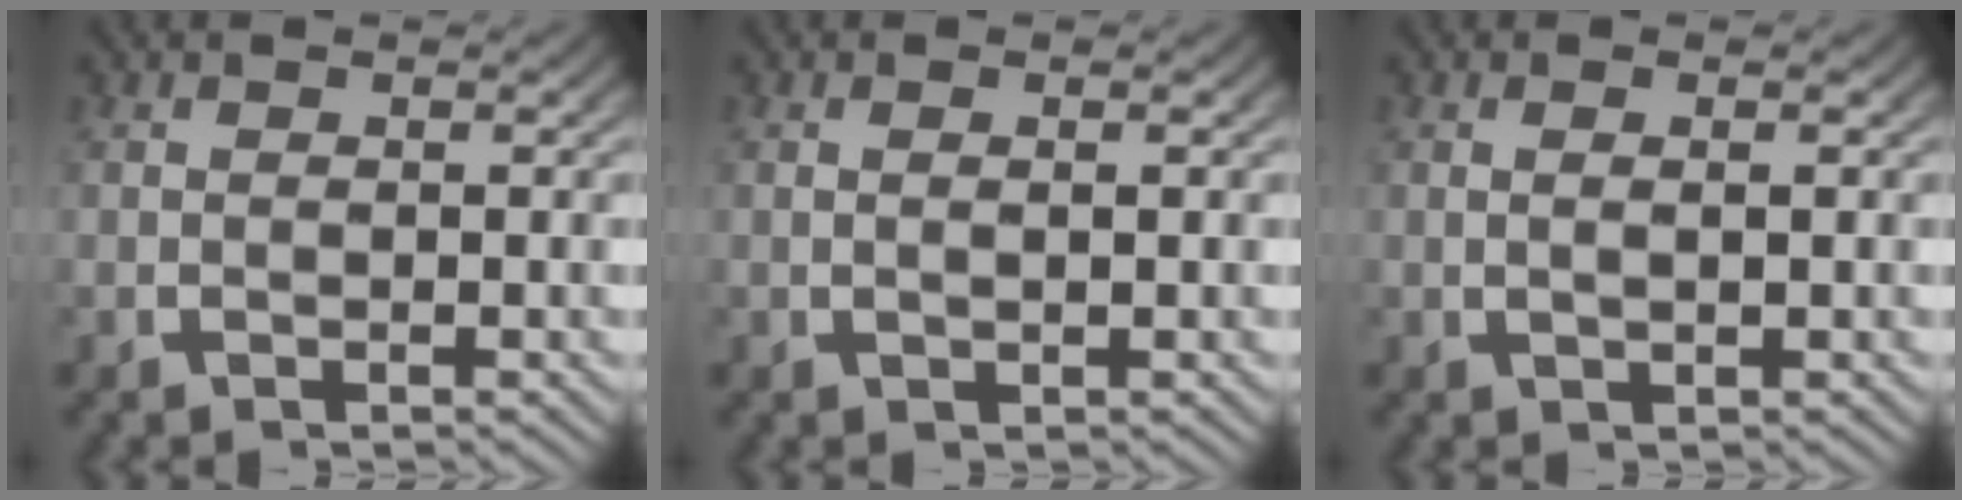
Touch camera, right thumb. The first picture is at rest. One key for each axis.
{"total": 0.7, "fx": 0.2, "fy": 0.0, "fz": 0.7, "tx": -0.013, "ty": -0.002, "tz": 0.006}
{"total": 1.0, "fx": 0.2, "fy": 0.0, "fz": 1.0, "tx": -0.021, "ty": -0.001, "tz": 0.008}